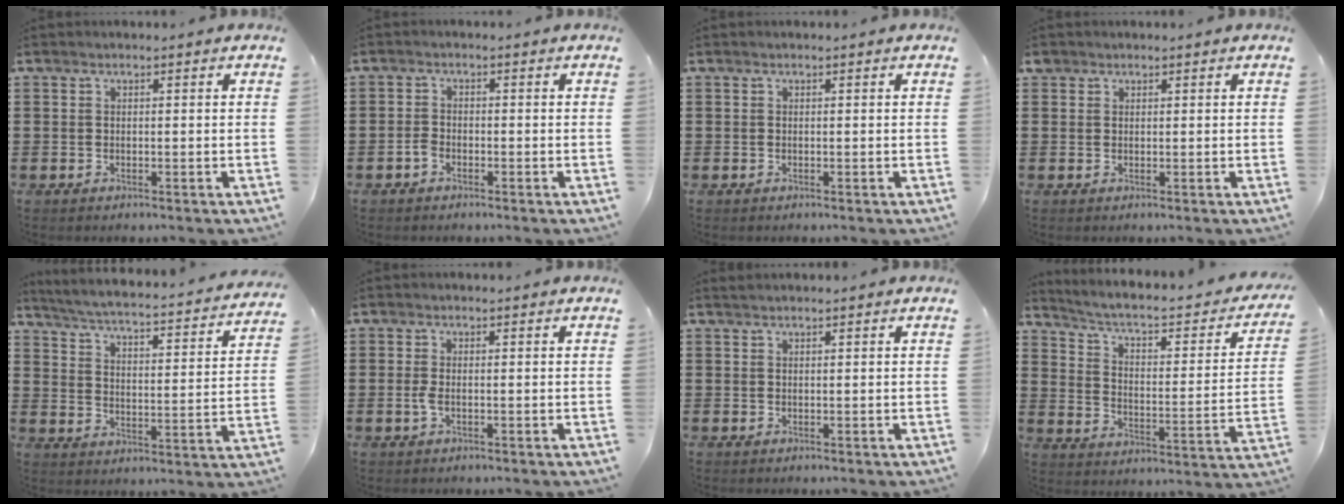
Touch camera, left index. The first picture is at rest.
{"total": 1.6, "force": [-0.9, 0.9, 1.0], "torque": [-0.028, 0.001, -0.021]}
{"total": 0.0}
{"total": 1.2, "force": [0.9, 0.8, 0.2], "torque": [-0.008, 0.005, 0.018]}
{"total": 3.4, "force": [3.1, -0.3, 1.3], "torque": [-0.046, -0.032, 0.041]}
{"total": 1.5, "force": [-0.2, 0.4, 1.4], "torque": [-0.034, -0.003, -0.006]}
{"total": 0.7, "force": [0.6, 0.0, 0.2], "torque": [-0.006, 0.000, 0.013]}
{"total": 3.7, "force": [2.4, 0.9, 2.6], "torque": [-0.066, -0.026, 0.030]}